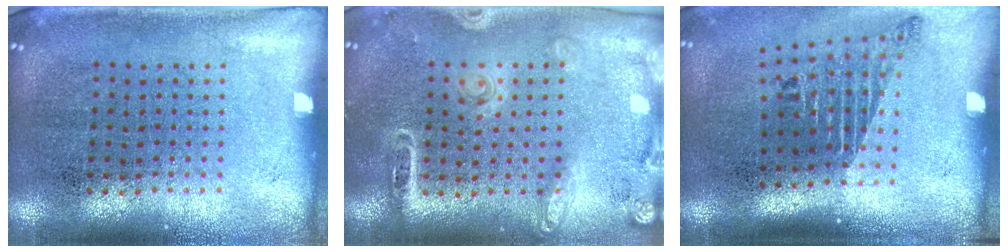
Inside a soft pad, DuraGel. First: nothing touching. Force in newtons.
{"total": 1.8, "press": 1.7, "slide": 0.7}
{"total": 1.8, "press": 1.2, "slide": 1.4}